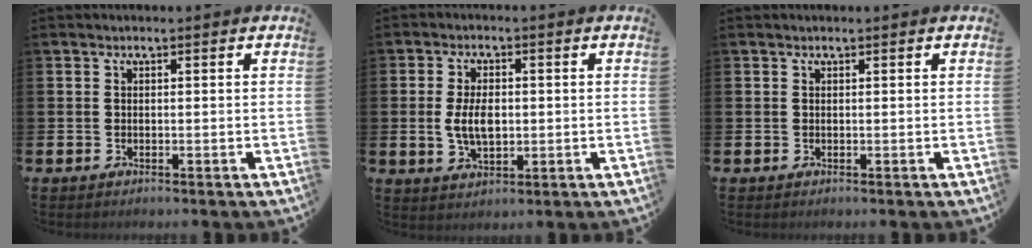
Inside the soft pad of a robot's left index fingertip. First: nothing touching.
{"total": 5.2, "force": [0.1, 2.9, 4.3], "torque": [-0.076, 0.002, -0.005]}
{"total": 0.0}